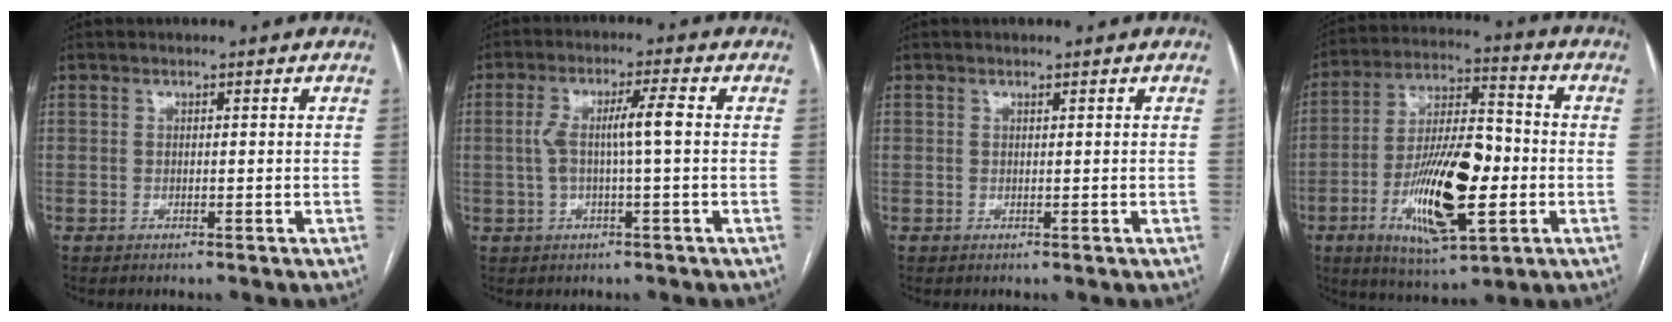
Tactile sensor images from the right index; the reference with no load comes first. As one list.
[{"total": 5.8, "force": [0.1, 0.2, 5.8], "torque": [-0.117, 0.019, 0.004]}, {"total": 0.0}, {"total": 17.4, "force": [-4.4, 4.9, 16.2], "torque": [-0.305, -0.001, -0.069]}]